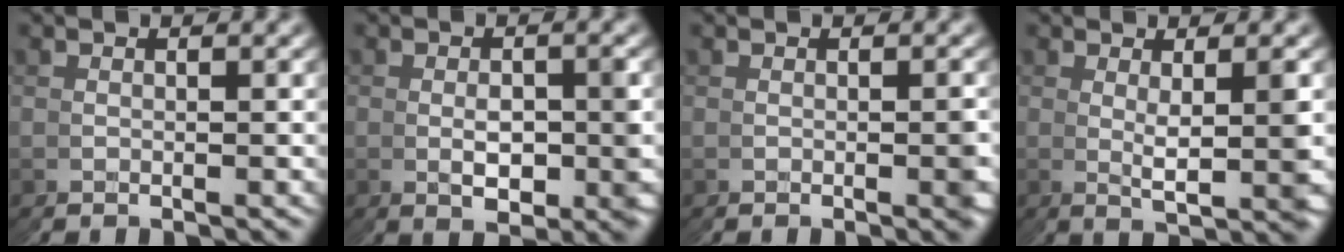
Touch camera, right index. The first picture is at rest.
{"total": 3.1, "force": [0.0, 0.4, 3.0], "torque": [-0.037, 0.006, 0.001]}
{"total": 1.4, "force": [-0.2, 0.1, 1.4], "torque": [-0.018, 0.003, -0.002]}
{"total": 3.2, "force": [0.8, -1.7, 2.6], "torque": [-0.035, 0.017, 0.011]}